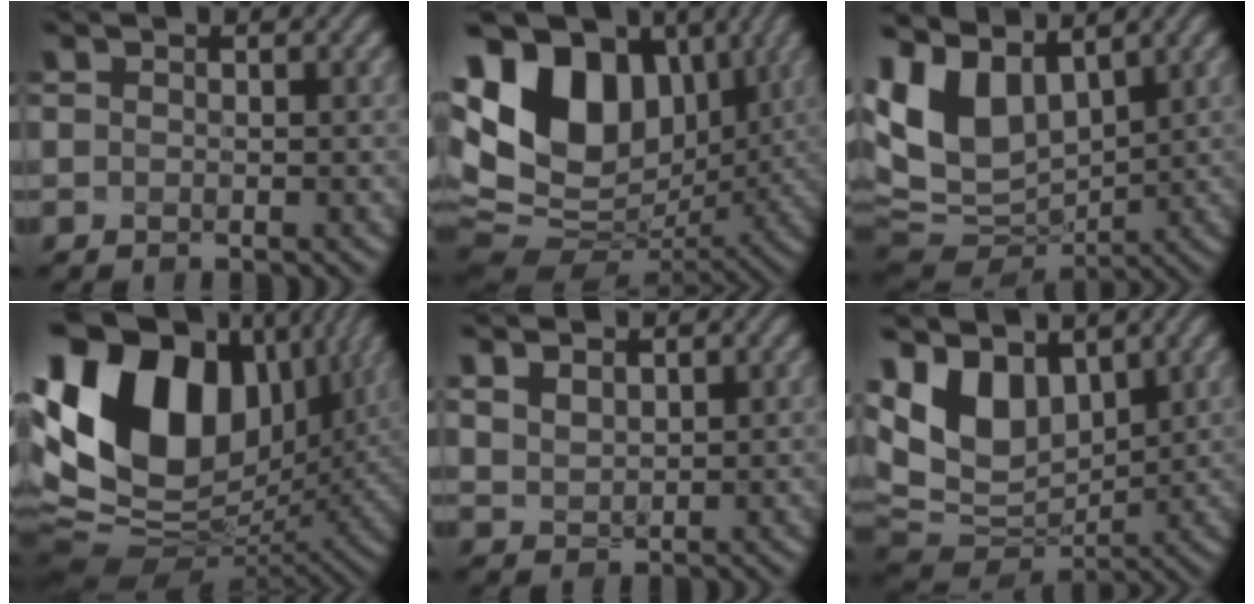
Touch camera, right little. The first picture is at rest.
{"total": 15.4, "force": [4.5, 10.4, 10.4], "torque": [-0.197, 0.024, 0.075]}
{"total": 12.0, "force": [4.2, 7.9, 7.9], "torque": [-0.178, 0.020, 0.087]}
{"total": 17.9, "force": [3.7, 12.5, 12.3], "torque": [-0.264, 0.019, 0.069]}
{"total": 3.6, "force": [2.2, 2.2, 1.8], "torque": [-0.054, 0.019, 0.037]}
{"total": 9.1, "force": [3.7, 5.9, 5.8], "torque": [-0.134, 0.006, 0.064]}